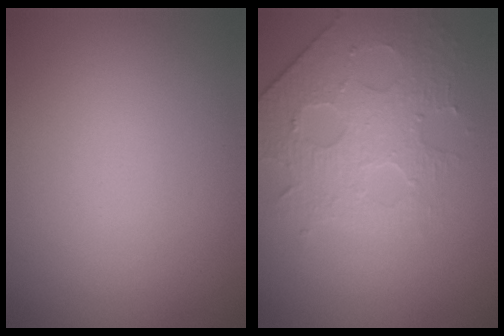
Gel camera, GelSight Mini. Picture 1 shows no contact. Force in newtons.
{"total": 4.1, "press": 3.6, "slide": 1.9}